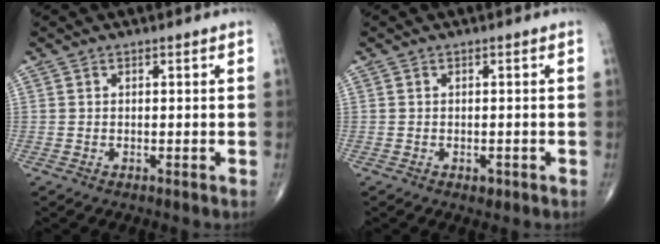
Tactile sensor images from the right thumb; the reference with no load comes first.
{"total": 1.3, "force": [-0.6, 0.8, 0.8], "torque": [-0.009, 0.000, -0.007]}